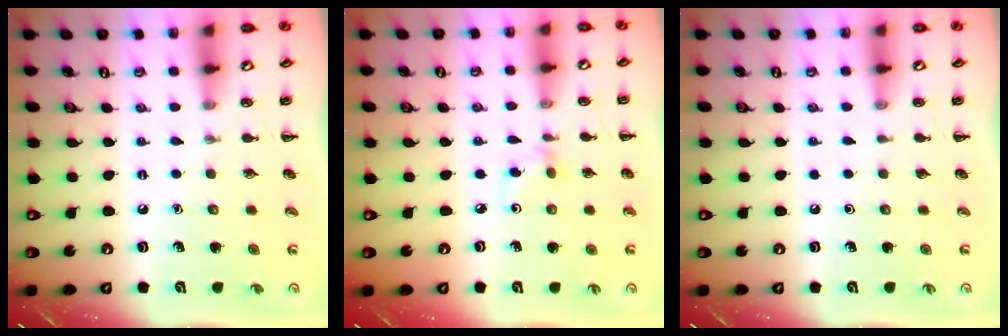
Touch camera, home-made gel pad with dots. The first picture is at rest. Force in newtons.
{"total": 2.6, "press": 2.4, "slide": 1.0}
{"total": 0.0}